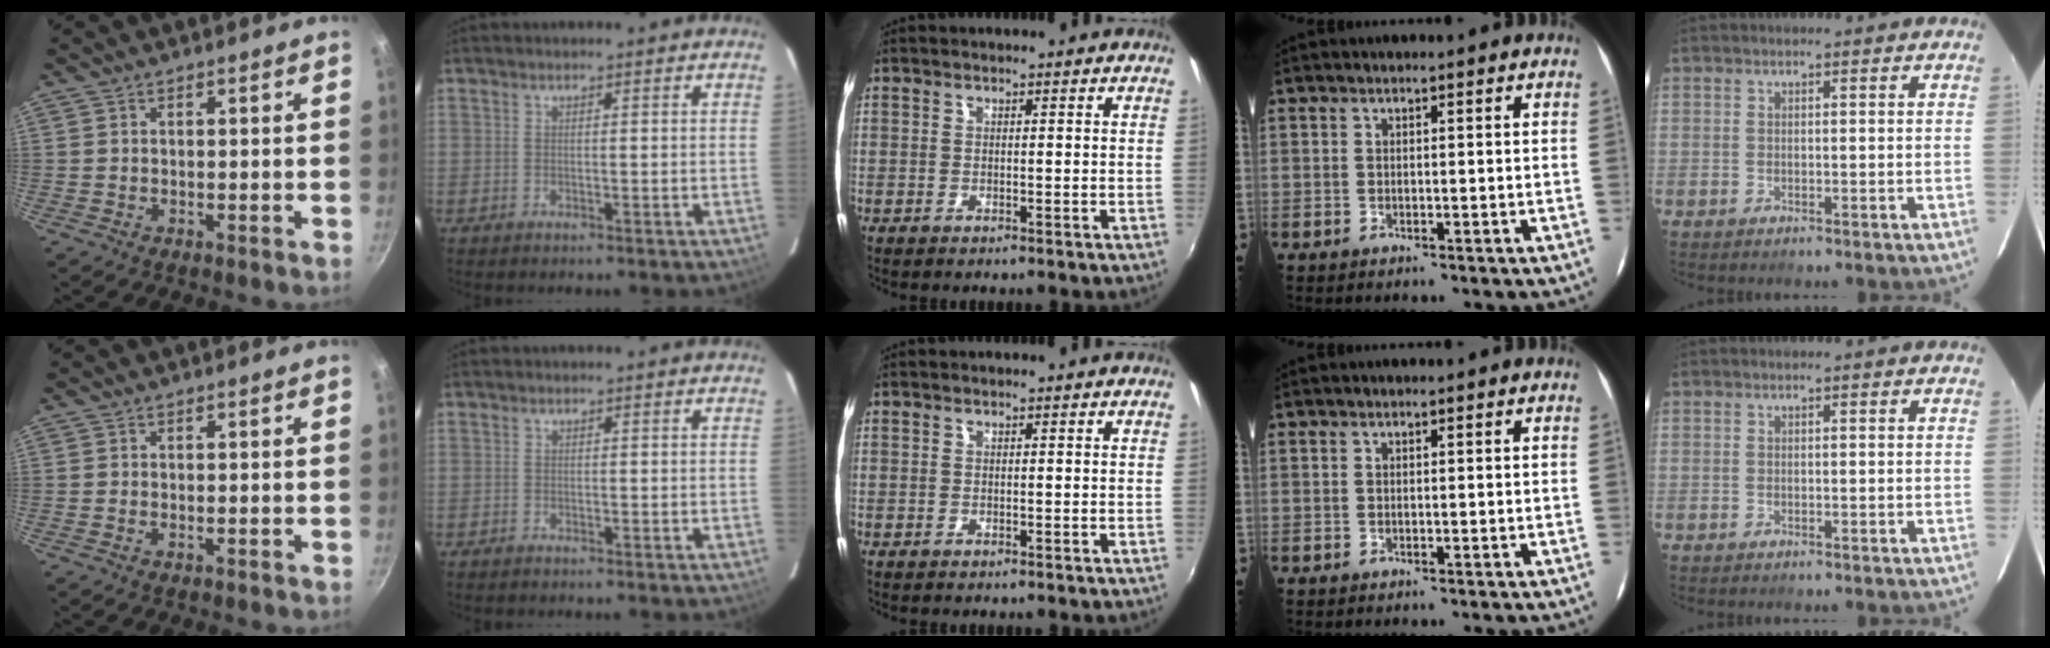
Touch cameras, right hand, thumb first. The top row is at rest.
{"thumb": {"total": 0.8, "force": [-0.3, 0.4, 0.6], "torque": [-0.012, 0.002, -0.007]}, "index": {"total": 0.7, "force": [-0.6, 0.2, 0.1], "torque": [-0.004, 0.000, -0.014]}}